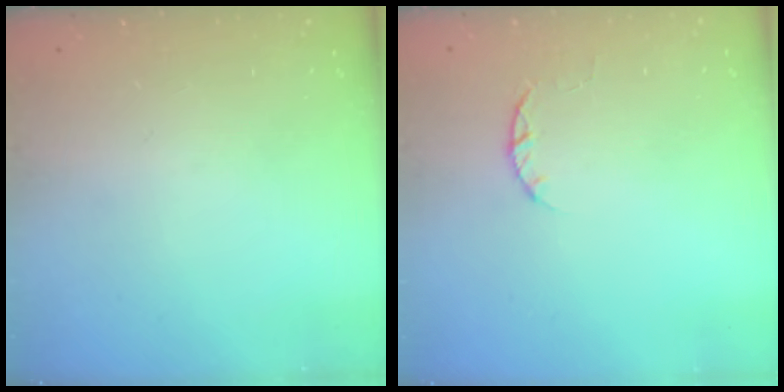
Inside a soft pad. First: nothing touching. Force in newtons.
{"total": 2.5, "press": 2.4, "slide": 0.4}